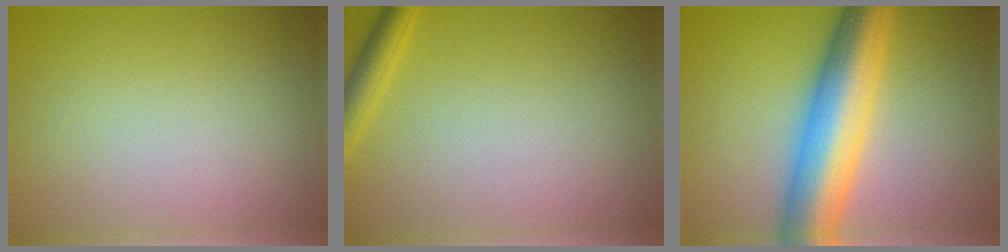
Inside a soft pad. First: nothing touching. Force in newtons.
{"total": 2.1, "press": 2.1, "slide": 0.1}
{"total": 9.9, "press": 9.9, "slide": 0.2}